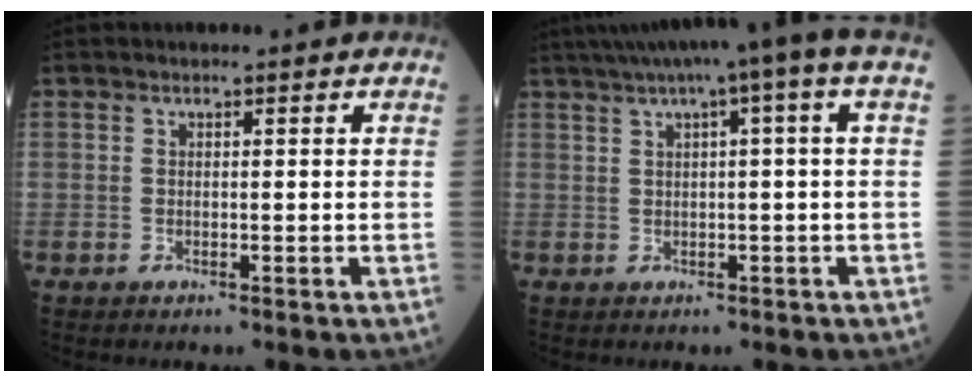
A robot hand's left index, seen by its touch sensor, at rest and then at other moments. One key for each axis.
{"total": 8.4, "fx": 4.3, "fy": -0.6, "fz": 7.2, "tx": -0.111, "ty": 0.033, "tz": 0.061}